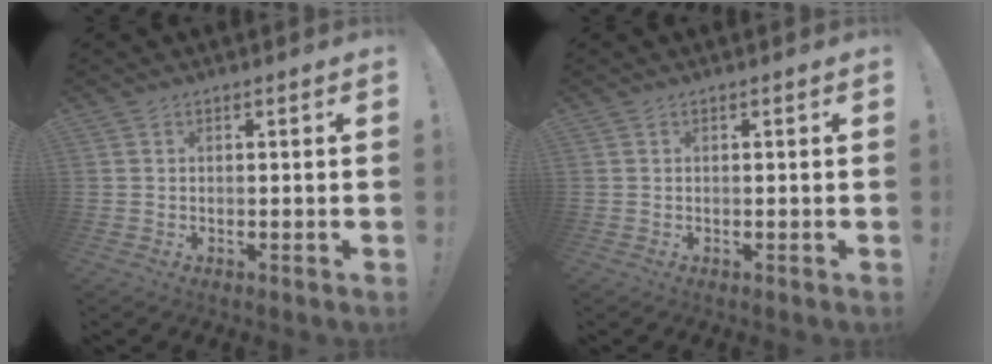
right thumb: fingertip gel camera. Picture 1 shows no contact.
{"total": 0.0}